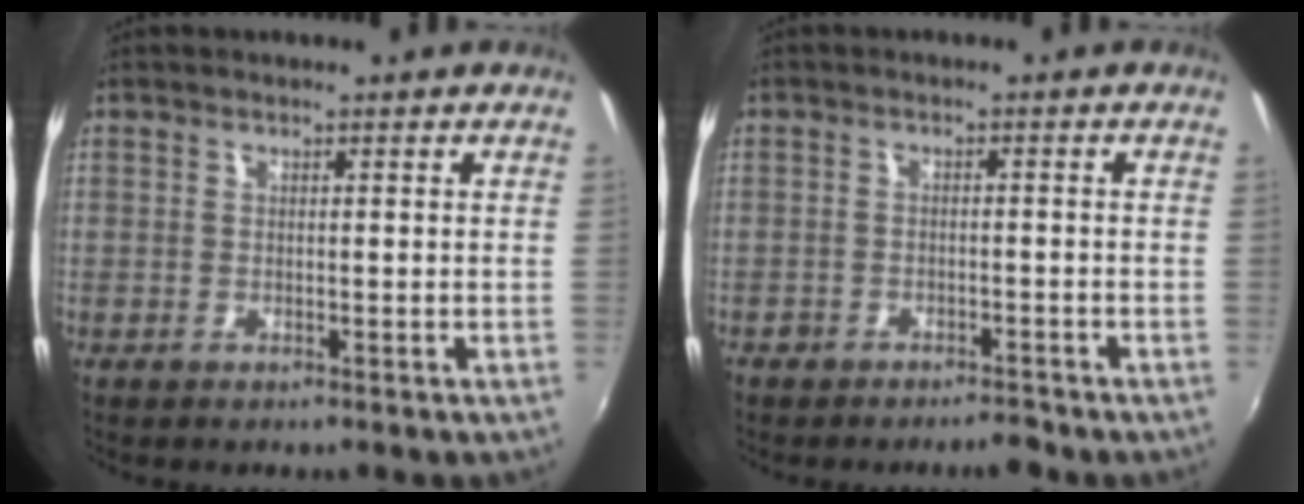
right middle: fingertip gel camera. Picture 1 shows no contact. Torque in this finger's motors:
{"motor_torque": [-0.22, -0.11, 0.05, 0.00]}